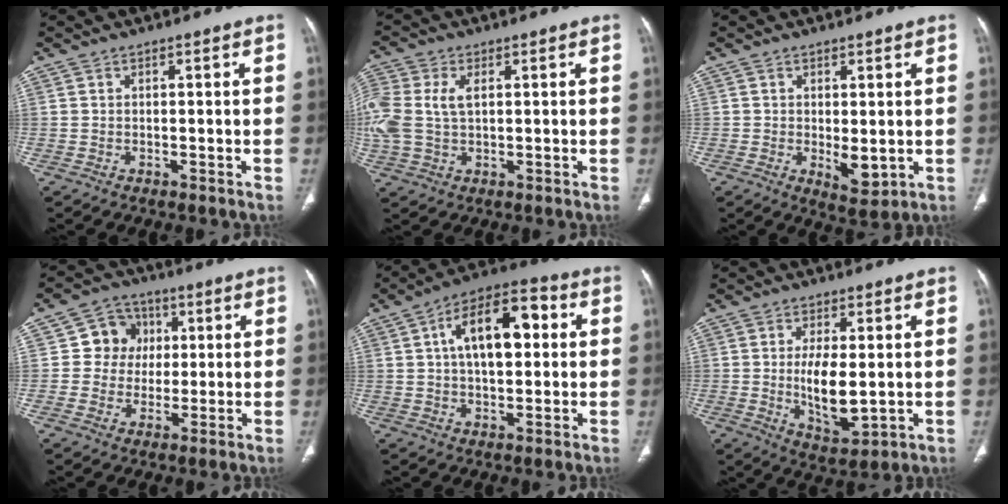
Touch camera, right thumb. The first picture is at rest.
{"total": 10.9, "force": [1.7, 6.7, 8.4], "torque": [-0.225, 0.015, 0.038]}
{"total": 4.5, "force": [-0.4, 2.1, 4.0], "torque": [-0.052, -0.014, 0.004]}
{"total": 7.9, "force": [1.3, 7.4, 2.2], "torque": [0.011, 0.010, 0.015]}
{"total": 14.6, "force": [2.9, 7.5, 12.2], "torque": [-0.180, 0.020, 0.039]}
{"total": 9.6, "force": [-0.1, 4.0, 8.8], "torque": [-0.149, -0.023, 0.009]}